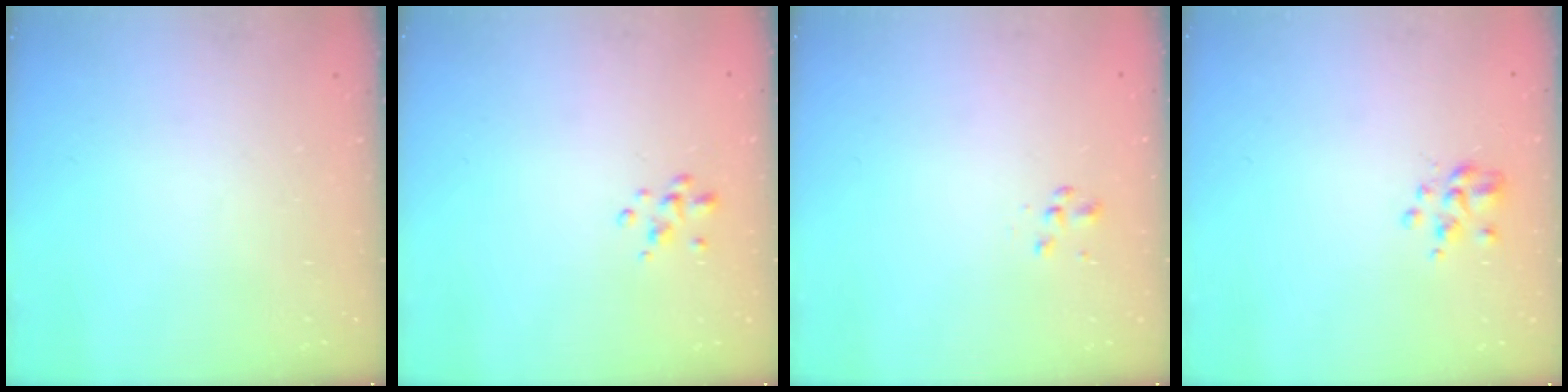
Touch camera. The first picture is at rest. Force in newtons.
{"total": 2.2, "press": 2.1, "slide": 0.4}
{"total": 1.6, "press": 1.5, "slide": 0.4}
{"total": 2.0, "press": 1.9, "slide": 0.6}